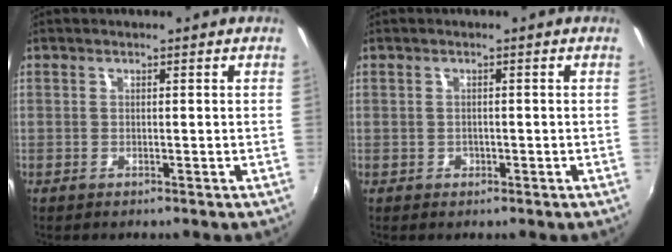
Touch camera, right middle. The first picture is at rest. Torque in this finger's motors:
{"motor_torque": [0.32, -0.13, 0.03, 0.01]}